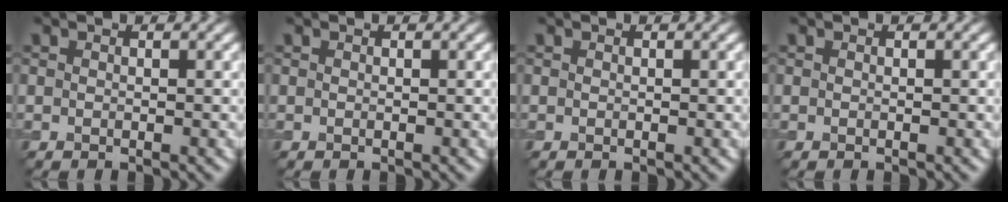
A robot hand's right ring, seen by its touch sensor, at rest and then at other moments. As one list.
[{"total": 0.0}, {"total": 0.0}, {"total": 0.0}]